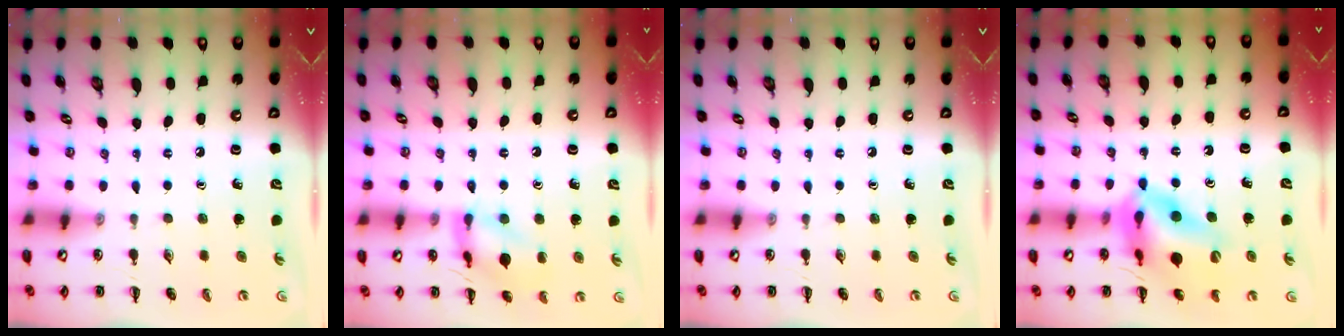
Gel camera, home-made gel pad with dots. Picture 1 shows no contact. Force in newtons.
{"total": 12.3, "press": 12.2, "slide": 0.9}
{"total": 0.0}
{"total": 14.8, "press": 14.2, "slide": 4.2}